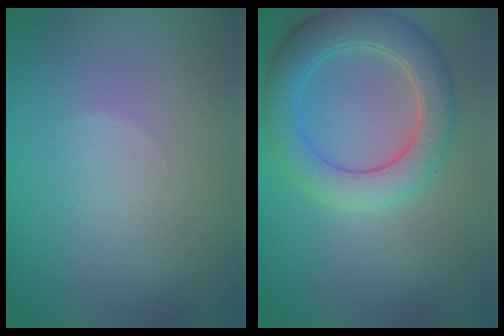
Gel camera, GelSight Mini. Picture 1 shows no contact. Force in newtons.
{"total": 5.5, "press": 5.5, "slide": 0.2}